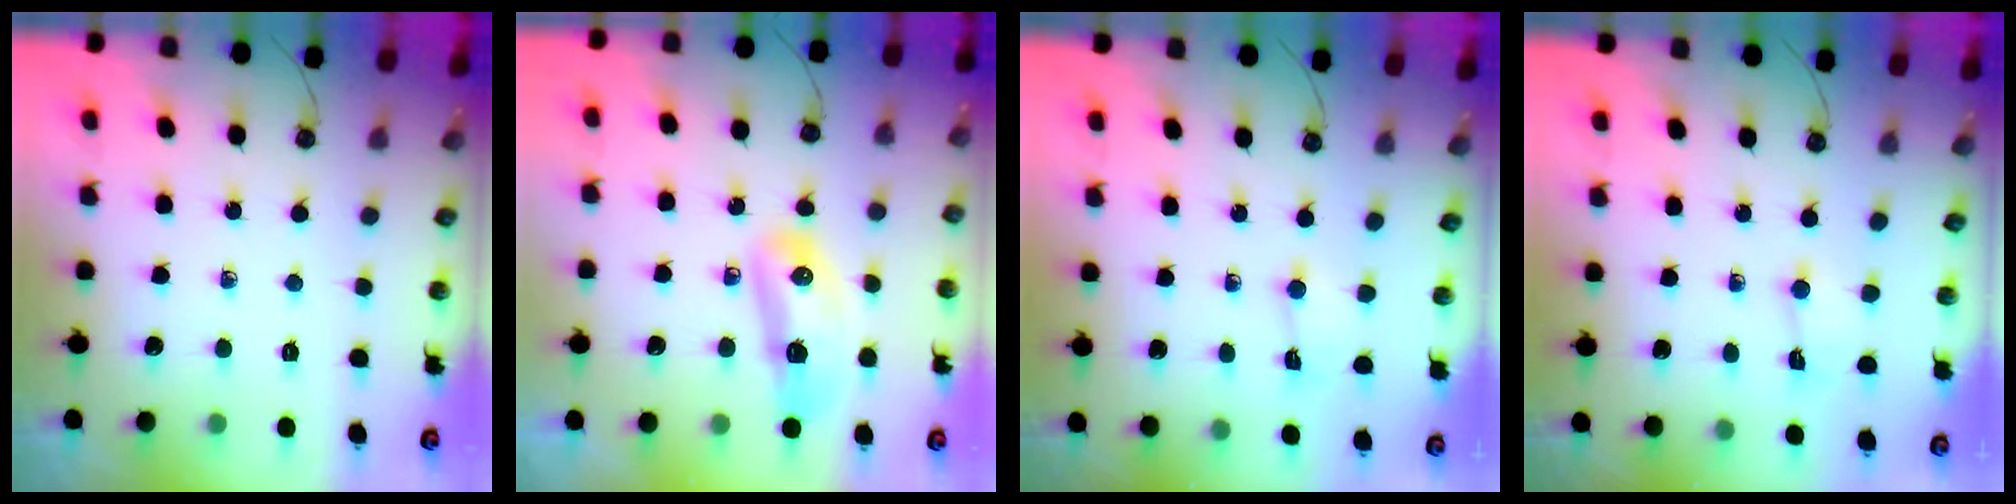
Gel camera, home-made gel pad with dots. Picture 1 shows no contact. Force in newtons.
{"total": 10.8, "press": 10.6, "slide": 1.9}
{"total": 1.2, "press": 1.0, "slide": 0.6}
{"total": 1.2, "press": 1.0, "slide": 0.6}